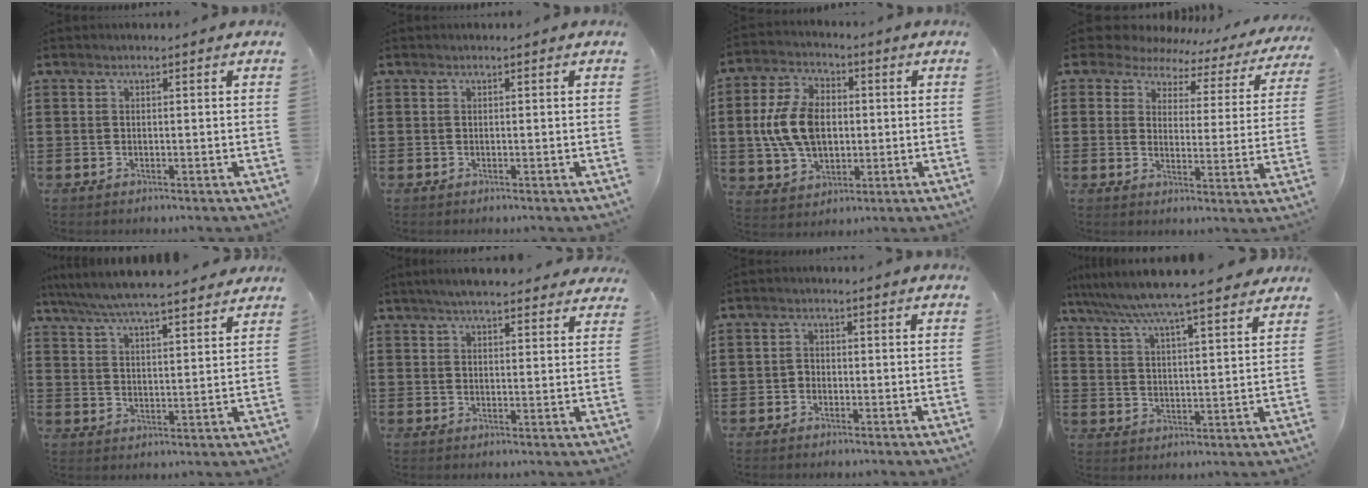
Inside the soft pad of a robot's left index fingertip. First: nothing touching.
{"total": 0.0}
{"total": 10.3, "force": [0.2, 7.1, 7.5], "torque": [-0.185, 0.009, -0.001]}
{"total": 5.3, "force": [4.4, 2.7, 1.1], "torque": [-0.041, -0.024, 0.075]}
{"total": 5.8, "force": [5.4, 0.1, 2.1], "torque": [-0.062, -0.026, 0.095]}
{"total": 5.0, "force": [4.6, 0.6, 1.9], "torque": [-0.049, -0.007, 0.086]}
{"total": 1.1, "force": [-0.6, 0.9, 0.4], "torque": [-0.011, 0.002, -0.014]}
{"total": 6.9, "force": [6.2, -0.1, 3.0], "torque": [-0.084, -0.033, 0.104]}